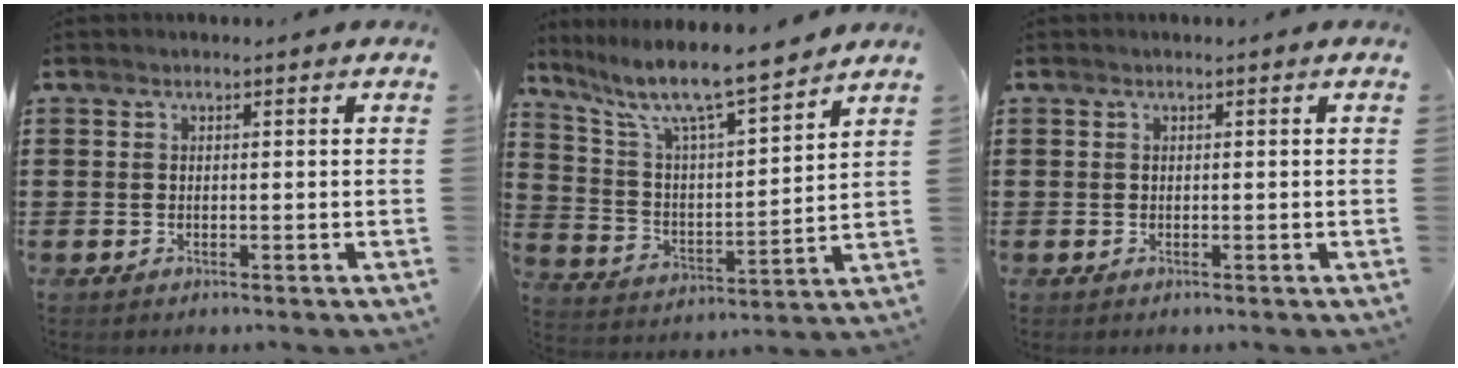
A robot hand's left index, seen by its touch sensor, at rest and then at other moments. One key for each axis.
{"total": 8.9, "fx": 7.5, "fy": 0.9, "fz": 4.8, "tx": -0.124, "ty": -0.051, "tz": 0.123}
{"total": 0.0}